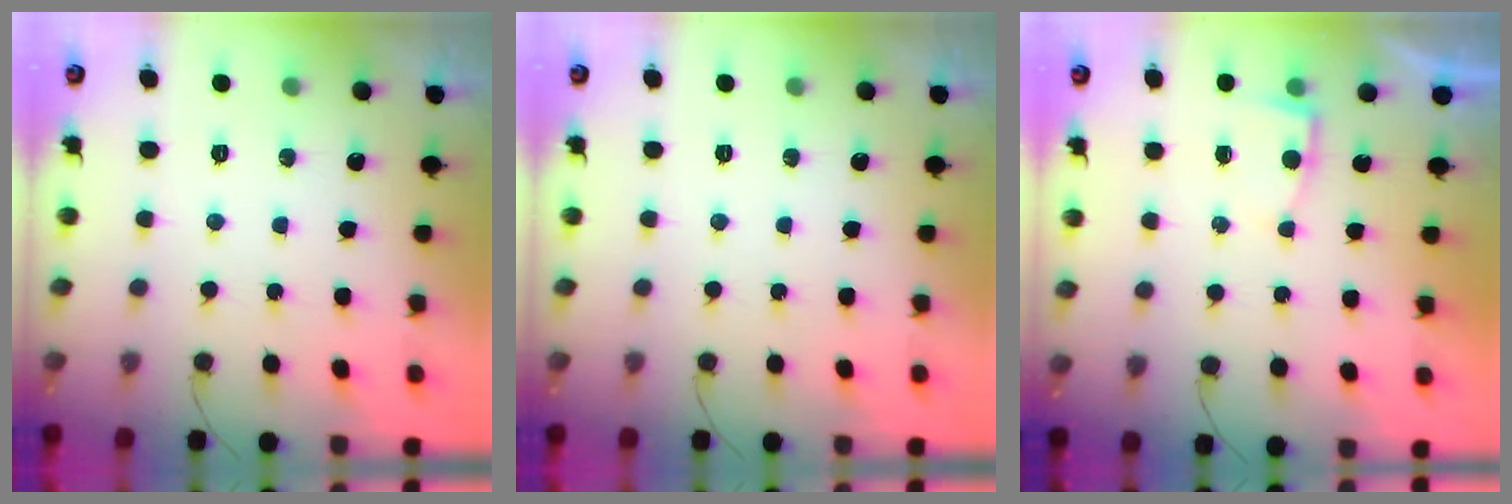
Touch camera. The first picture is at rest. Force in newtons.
{"total": 0.0}
{"total": 2.8, "press": 2.8, "slide": 0.3}